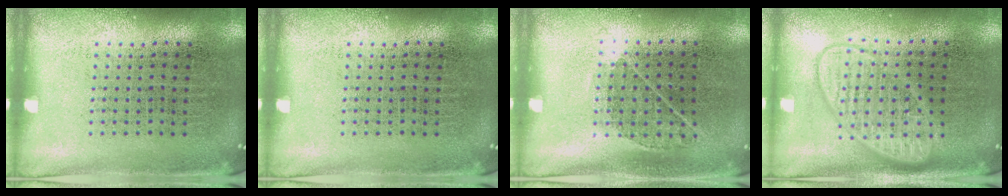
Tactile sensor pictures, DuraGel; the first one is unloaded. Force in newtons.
{"total": 0.0}
{"total": 0.8, "press": 0.6, "slide": 0.5}
{"total": 2.4, "press": 2.4, "slide": 0.3}